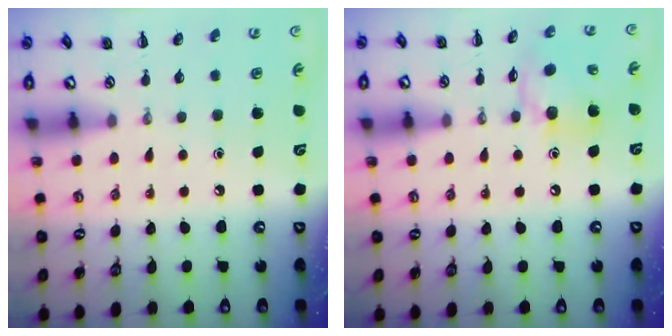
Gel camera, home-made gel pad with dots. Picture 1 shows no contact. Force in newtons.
{"total": 12.9, "press": 12.6, "slide": 2.9}